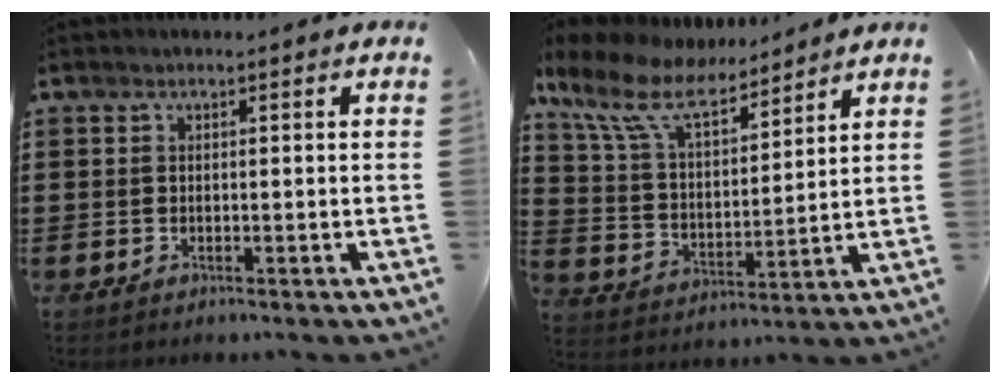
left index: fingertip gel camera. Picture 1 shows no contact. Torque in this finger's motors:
{"motor_torque": [2.14, 0.00, 0.69, 0.21]}